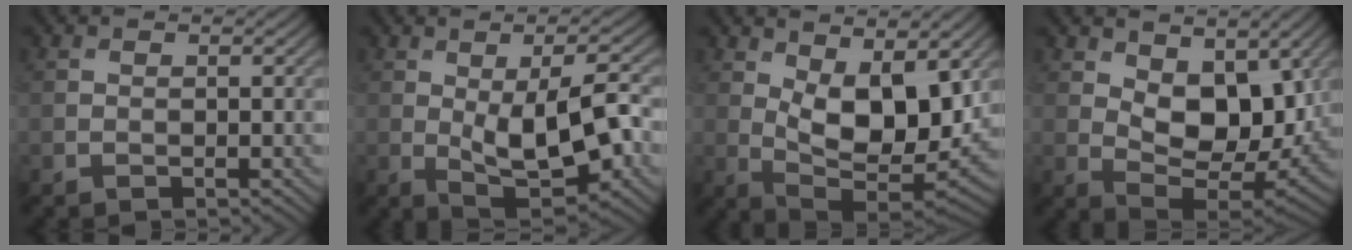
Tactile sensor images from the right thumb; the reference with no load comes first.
{"total": 11.0, "force": [-1.0, 4.7, 9.9], "torque": [-0.172, -0.006, -0.012]}
{"total": 12.3, "force": [3.2, 6.0, 10.2], "torque": [-0.186, -0.010, 0.063]}
{"total": 10.9, "force": [3.8, 5.9, 8.3], "torque": [-0.157, -0.013, 0.070]}